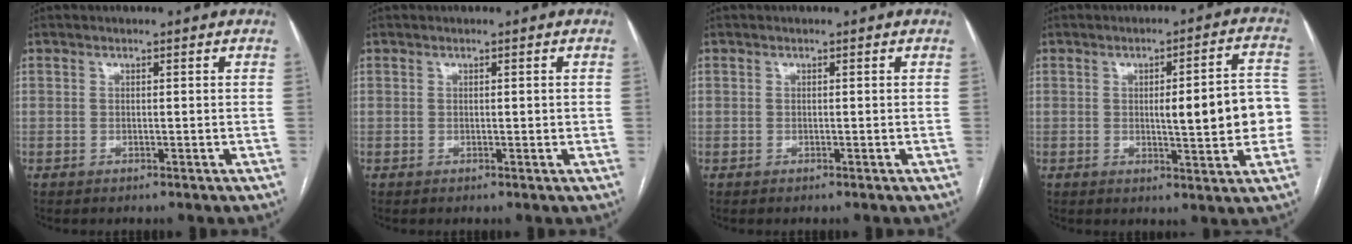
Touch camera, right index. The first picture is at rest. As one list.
[{"total": 0.8, "force": [0.1, 0.3, 0.7], "torque": [-0.011, 0.000, 0.002]}, {"total": 0.0}, {"total": 10.5, "force": [-0.6, 2.2, 10.3], "torque": [-0.126, 0.021, -0.005]}]